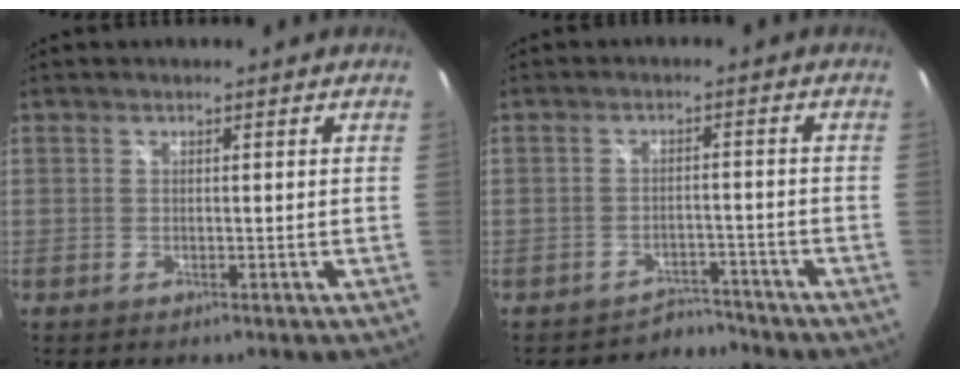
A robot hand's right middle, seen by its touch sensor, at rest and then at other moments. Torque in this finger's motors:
{"motor_torque": [-0.44, -0.11, -0.07, -0.01]}